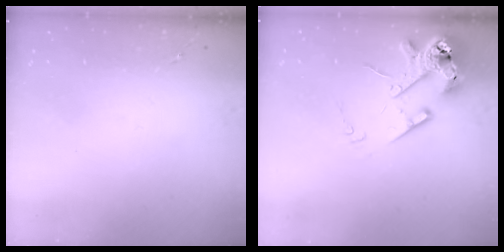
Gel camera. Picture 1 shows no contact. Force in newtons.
{"total": 14.6, "press": 14.5, "slide": 2.0}